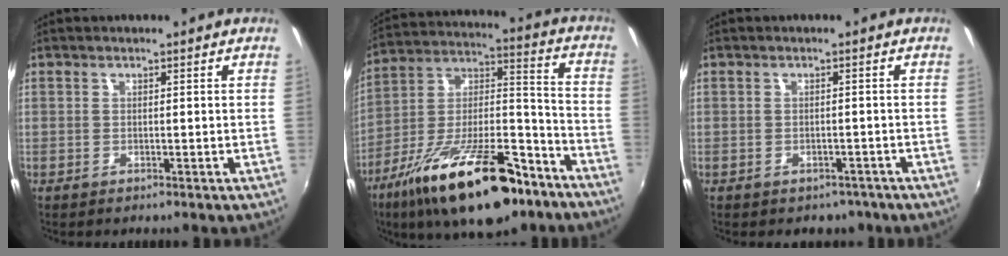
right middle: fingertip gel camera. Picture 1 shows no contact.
{"total": 25.5, "force": [-15.7, 9.4, 17.7], "torque": [-0.306, -0.015, -0.249]}
{"total": 4.0, "force": [-2.8, 2.7, 1.1], "torque": [-0.023, -0.005, -0.030]}